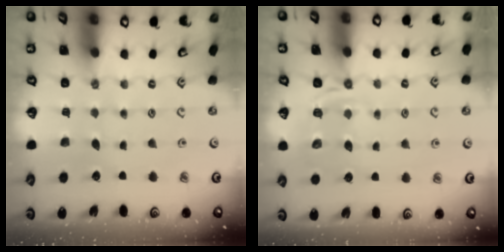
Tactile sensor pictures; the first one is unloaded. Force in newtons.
{"total": 4.5, "press": 4.1, "slide": 2.0}